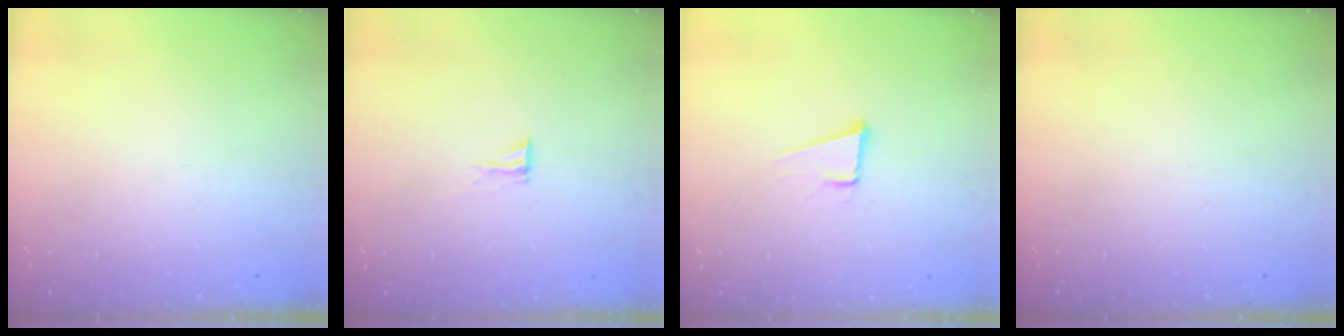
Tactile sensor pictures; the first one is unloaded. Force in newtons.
{"total": 4.2, "press": 4.2, "slide": 0.2}
{"total": 4.3, "press": 3.4, "slide": 2.6}
{"total": 0.0}